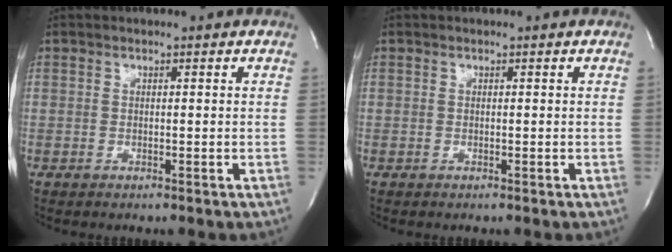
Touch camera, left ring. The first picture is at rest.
{"total": 0.0}